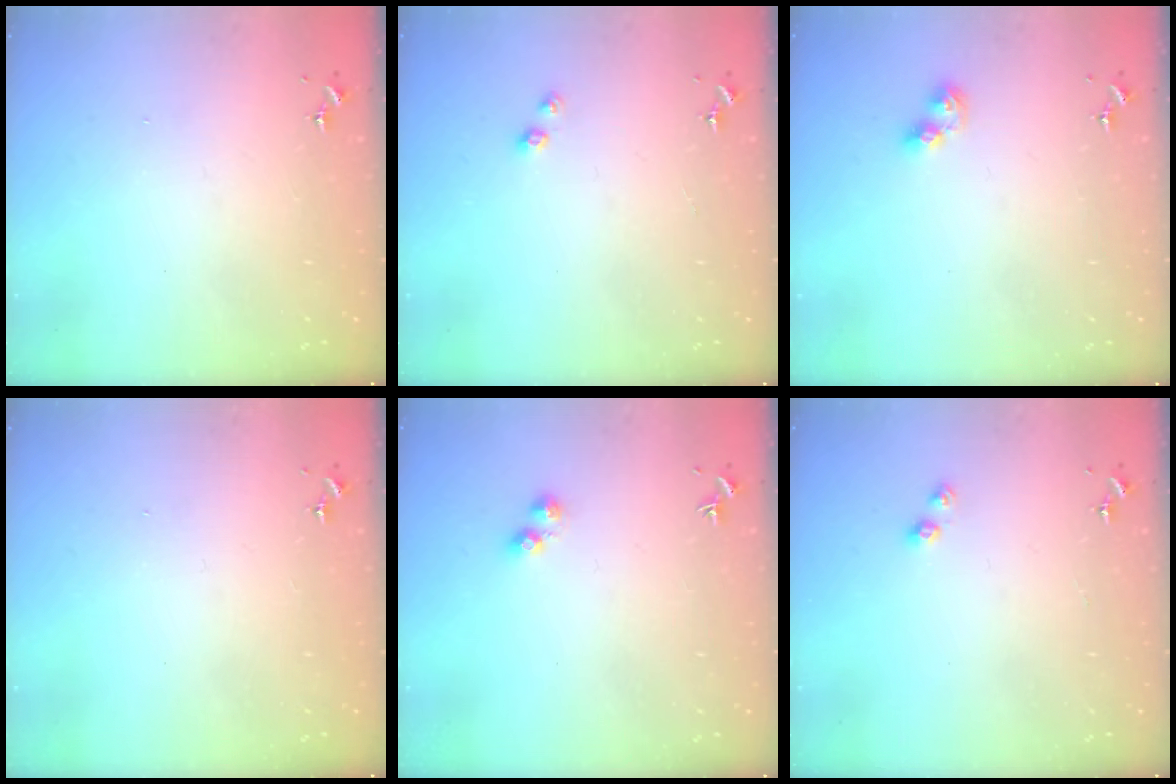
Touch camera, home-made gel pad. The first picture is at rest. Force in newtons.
{"total": 3.9, "press": 3.9, "slide": 0.6}
{"total": 6.3, "press": 6.3, "slide": 0.5}
{"total": 0.0}
{"total": 2.8, "press": 2.8, "slide": 0.5}
{"total": 4.1, "press": 4.1, "slide": 0.5}